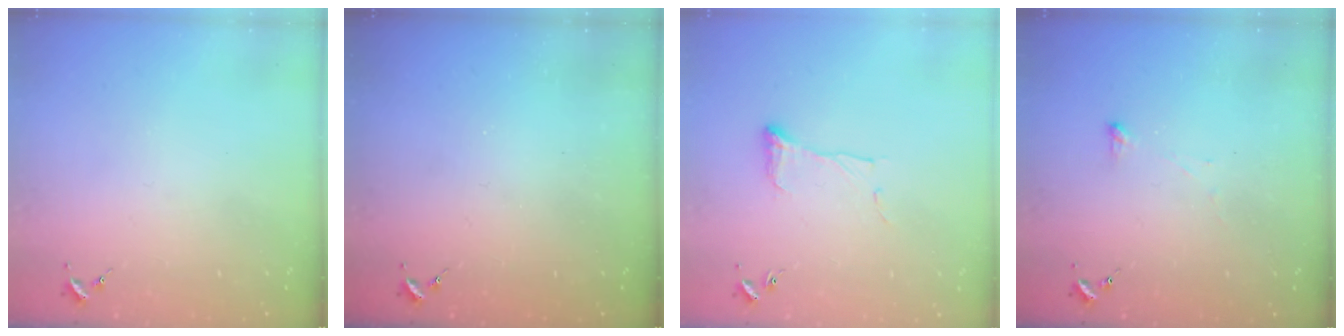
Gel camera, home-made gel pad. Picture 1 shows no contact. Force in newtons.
{"total": 0.0}
{"total": 6.6, "press": 6.6, "slide": 0.4}
{"total": 2.9, "press": 2.9, "slide": 0.3}